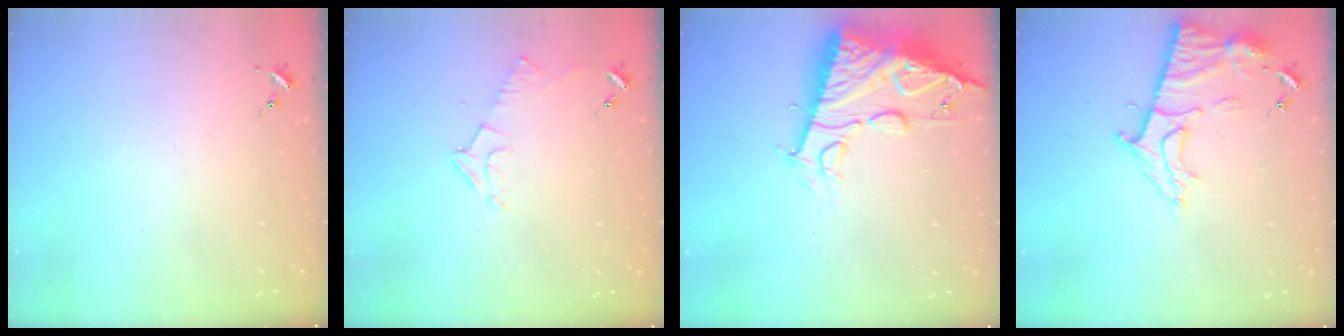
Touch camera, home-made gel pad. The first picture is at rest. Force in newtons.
{"total": 5.9, "press": 5.9, "slide": 0.8}
{"total": 17.2, "press": 17.1, "slide": 1.6}
{"total": 11.9, "press": 11.8, "slide": 1.0}